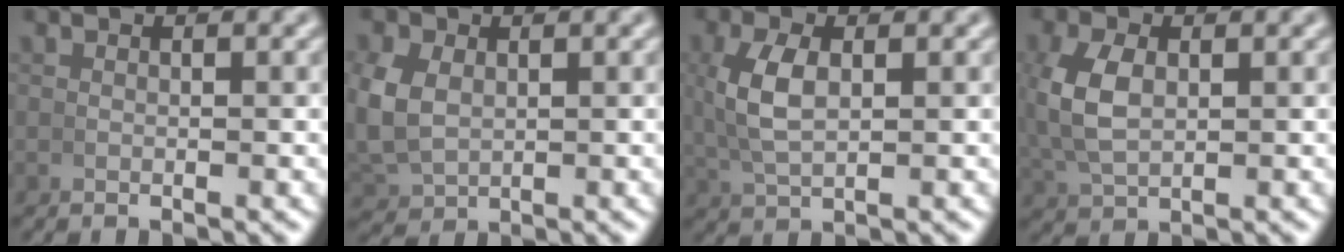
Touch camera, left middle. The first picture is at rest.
{"total": 4.3, "force": [0.4, 3.6, 2.4], "torque": [-0.078, -0.019, 0.027]}
{"total": 3.7, "force": [0.7, 1.8, 3.2], "torque": [-0.076, 0.000, 0.022]}
{"total": 4.0, "force": [0.6, 2.5, 3.1], "torque": [-0.085, -0.004, 0.023]}